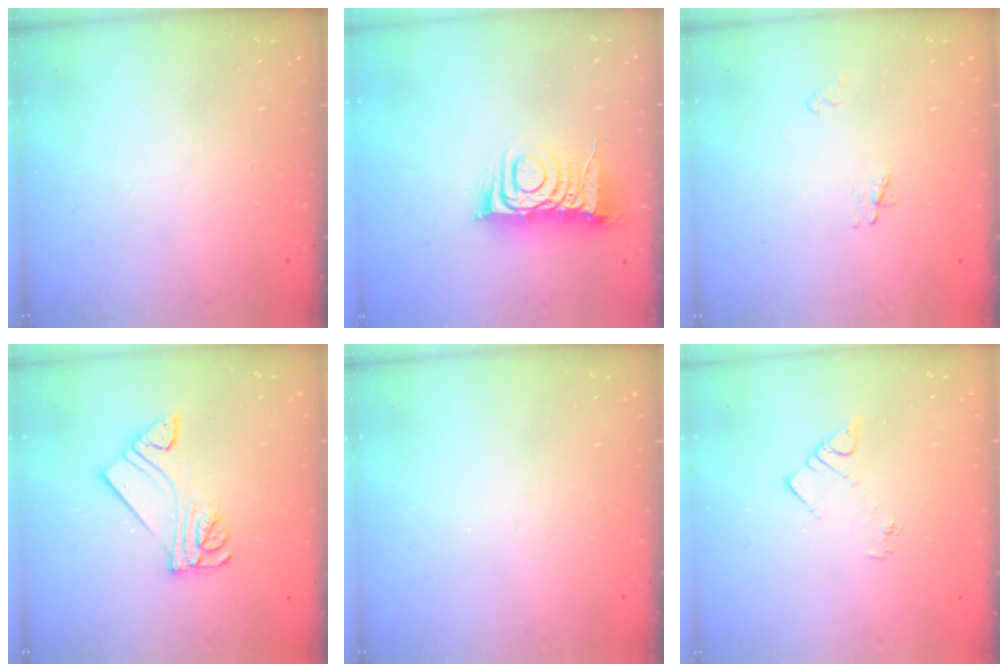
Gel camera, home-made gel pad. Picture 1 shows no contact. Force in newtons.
{"total": 9.8, "press": 9.8, "slide": 1.1}
{"total": 2.3, "press": 2.3, "slide": 0.3}
{"total": 11.1, "press": 11.1, "slide": 1.1}
{"total": 0.0}
{"total": 4.2, "press": 4.2, "slide": 0.5}